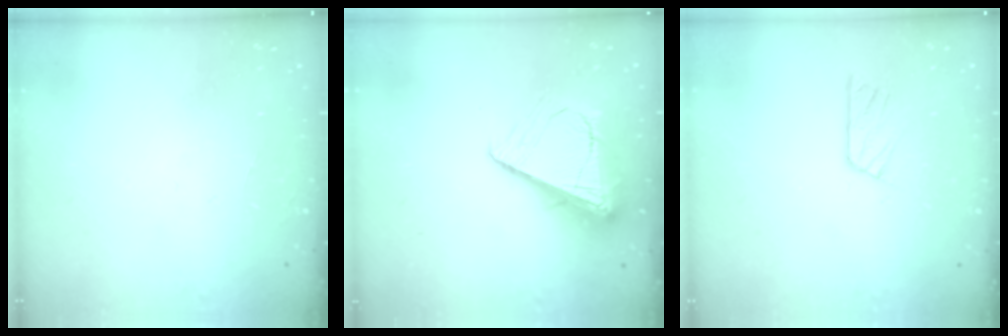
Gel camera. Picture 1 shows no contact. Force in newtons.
{"total": 14.3, "press": 14.1, "slide": 1.9}
{"total": 6.8, "press": 6.8, "slide": 0.5}